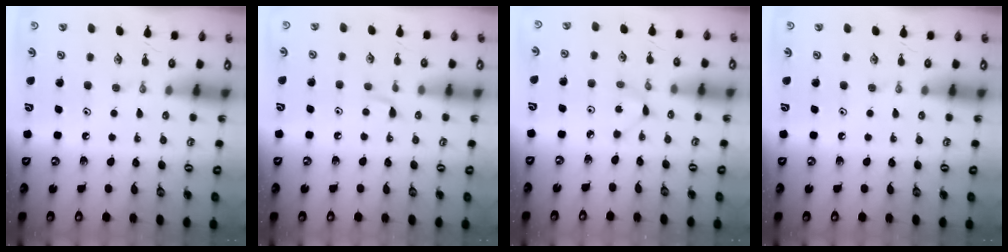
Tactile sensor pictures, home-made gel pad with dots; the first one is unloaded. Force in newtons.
{"total": 3.3, "press": 3.3, "slide": 0.6}
{"total": 1.9, "press": 1.9, "slide": 0.2}
{"total": 0.0}